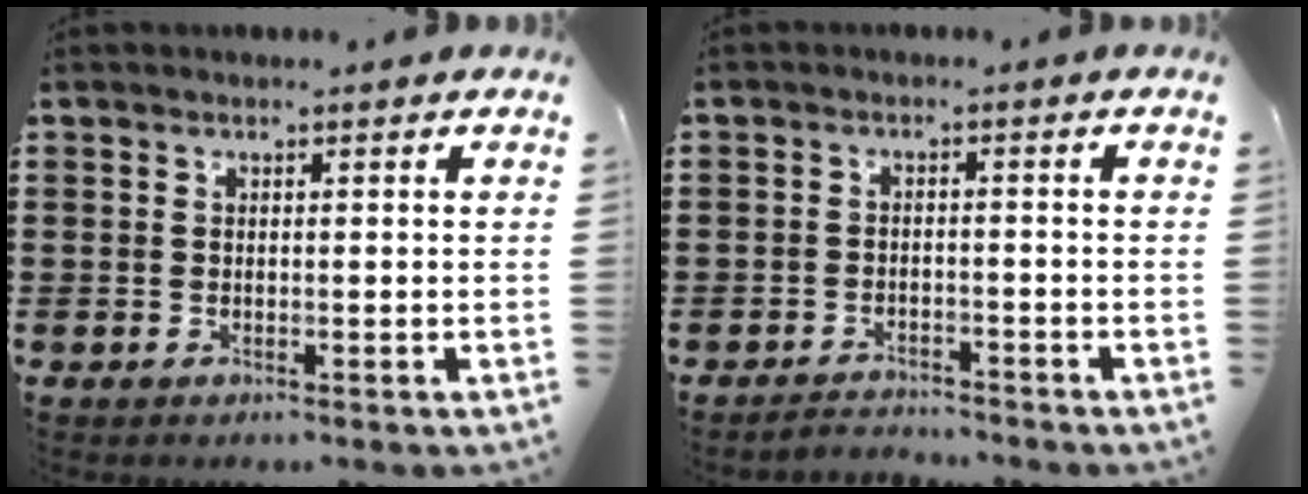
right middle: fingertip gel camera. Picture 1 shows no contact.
{"total": 2.5, "force": [-2.4, 0.3, -0.3], "torque": [-0.002, 0.002, -0.055]}